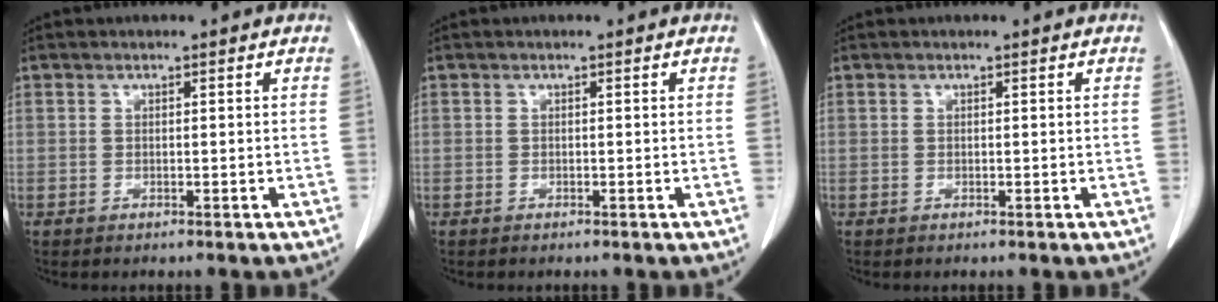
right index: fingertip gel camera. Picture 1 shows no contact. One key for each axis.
{"total": 0.0}
{"total": 0.0}